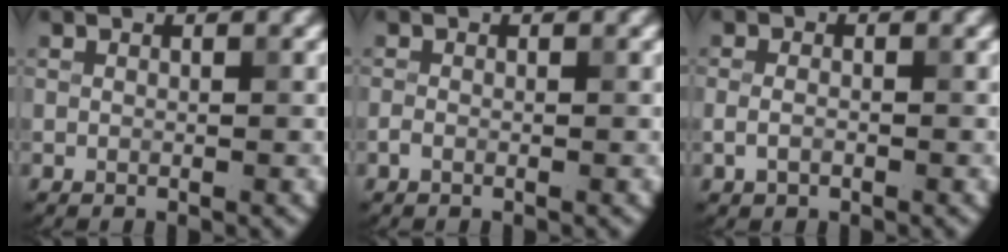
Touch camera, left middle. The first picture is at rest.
{"total": 0.5, "force": [-0.3, 0.3, 0.3], "torque": [-0.008, -0.001, -0.008]}
{"total": 1.3, "force": [-0.4, 0.8, 1.0], "torque": [-0.021, 0.002, -0.011]}